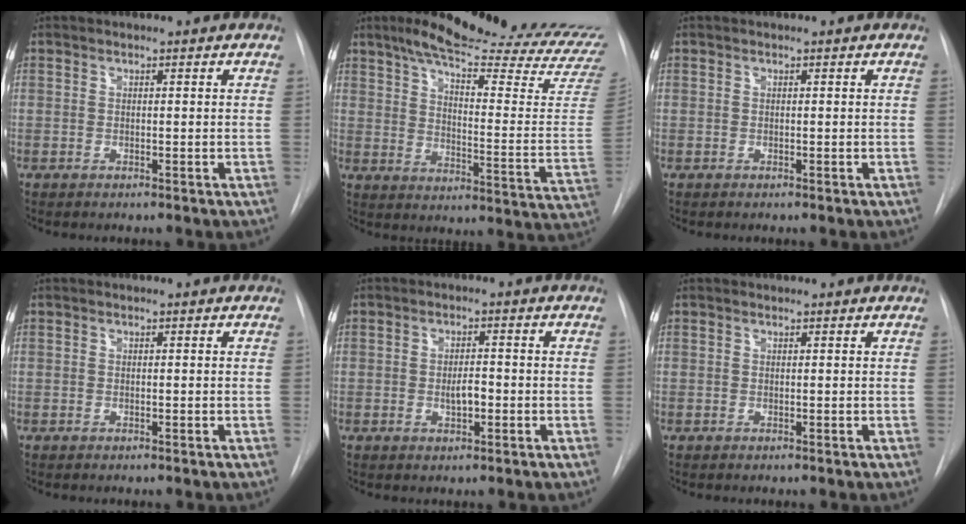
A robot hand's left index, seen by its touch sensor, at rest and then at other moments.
{"total": 27.3, "force": [23.6, 1.4, 13.6], "torque": [-0.198, -0.093, 0.298]}
{"total": 0.0}
{"total": 0.0}
{"total": 2.7, "force": [-0.8, 1.0, 2.4], "torque": [-0.039, 0.000, -0.010]}
{"total": 0.5, "force": [0.5, 0.0, -0.1], "torque": [-0.002, 0.004, 0.007]}